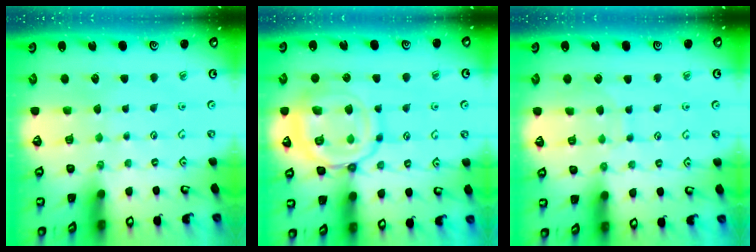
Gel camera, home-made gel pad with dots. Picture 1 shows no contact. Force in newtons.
{"total": 14.4, "press": 14.4, "slide": 1.1}
{"total": 6.4, "press": 6.3, "slide": 0.5}